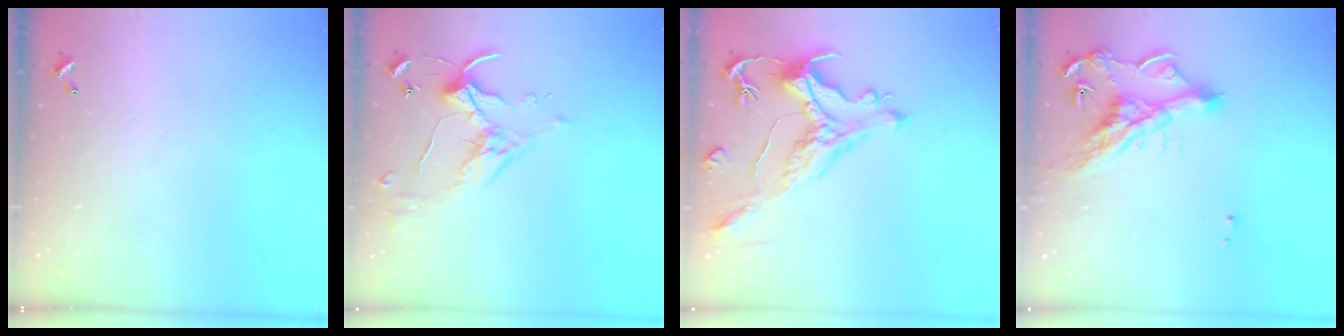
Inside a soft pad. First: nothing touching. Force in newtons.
{"total": 3.8, "press": 3.8, "slide": 0.5}
{"total": 2.2, "press": 1.7, "slide": 1.4}
{"total": 10.0, "press": 9.9, "slide": 1.1}